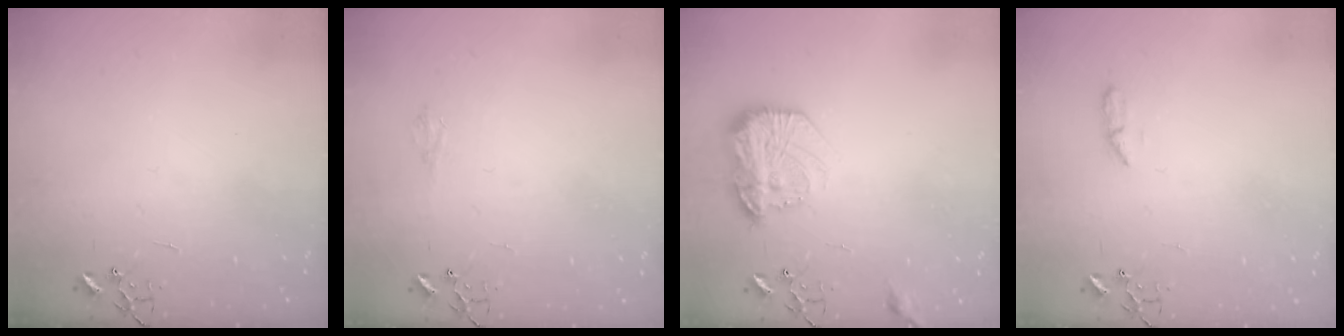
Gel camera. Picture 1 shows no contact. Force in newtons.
{"total": 3.8, "press": 3.8, "slide": 0.5}
{"total": 15.3, "press": 15.2, "slide": 1.0}
{"total": 4.5, "press": 4.4, "slide": 0.6}